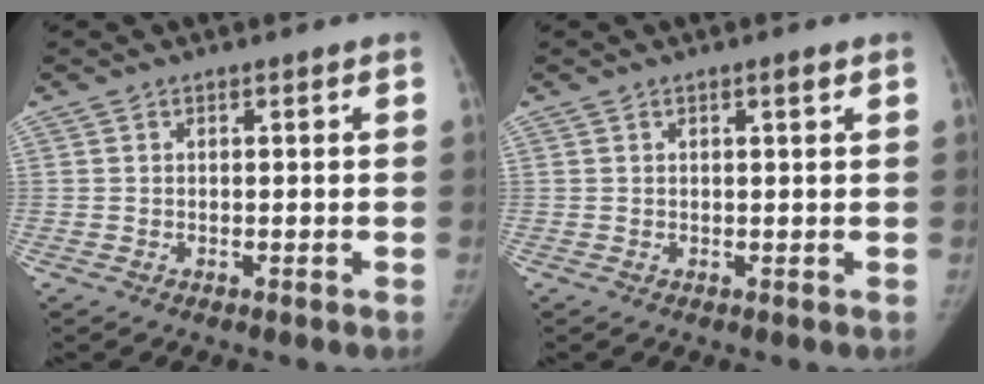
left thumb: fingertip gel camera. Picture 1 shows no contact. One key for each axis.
{"total": 1.0, "fx": 0.5, "fy": 0.0, "fz": 0.9, "tx": -0.011, "ty": -0.001, "tz": 0.009}